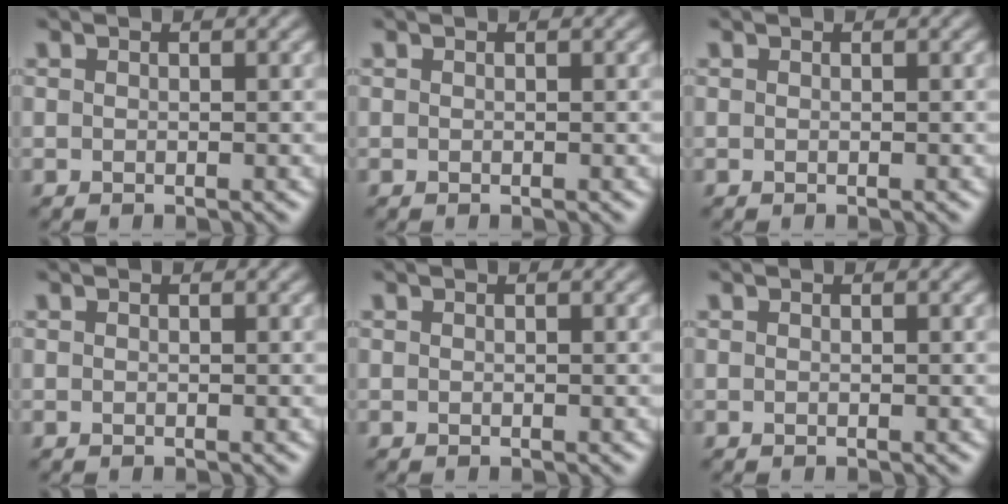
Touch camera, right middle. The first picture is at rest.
{"total": 0.0}
{"total": 0.0}
{"total": 0.0}
{"total": 0.0}
{"total": 0.0}